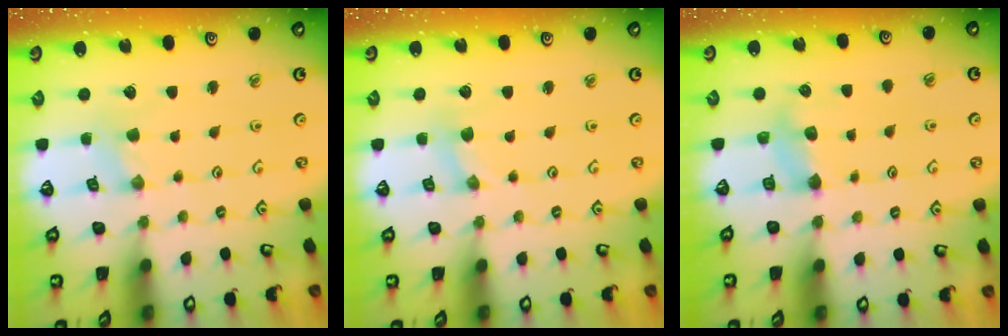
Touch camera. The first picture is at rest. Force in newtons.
{"total": 0.0}
{"total": 4.3, "press": 4.2, "slide": 0.5}